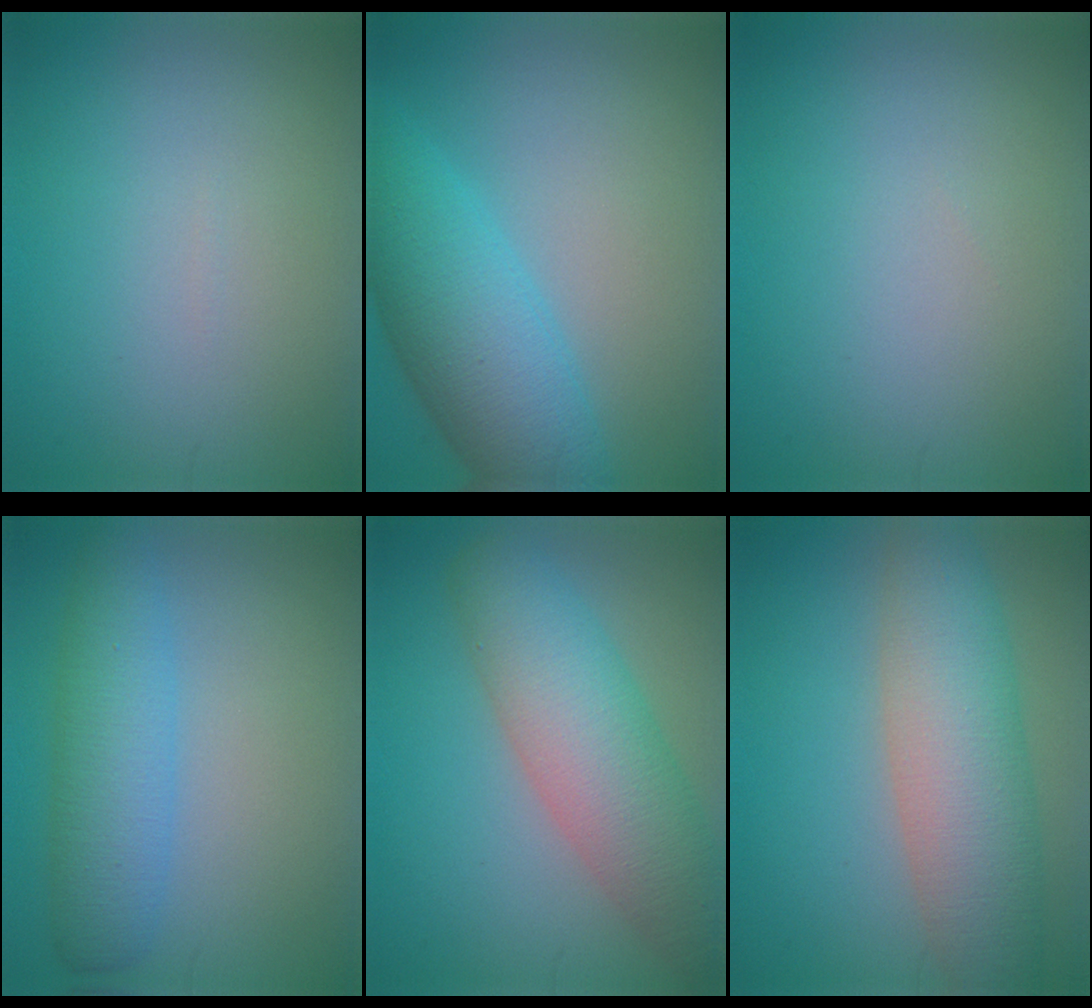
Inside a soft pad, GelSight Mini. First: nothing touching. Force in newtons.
{"total": 8.2, "press": 8.2, "slide": 0.1}
{"total": 0.0}
{"total": 5.1, "press": 5.1, "slide": 0.1}
{"total": 8.0, "press": 8.0, "slide": 0.3}
{"total": 8.0, "press": 8.0, "slide": 0.4}